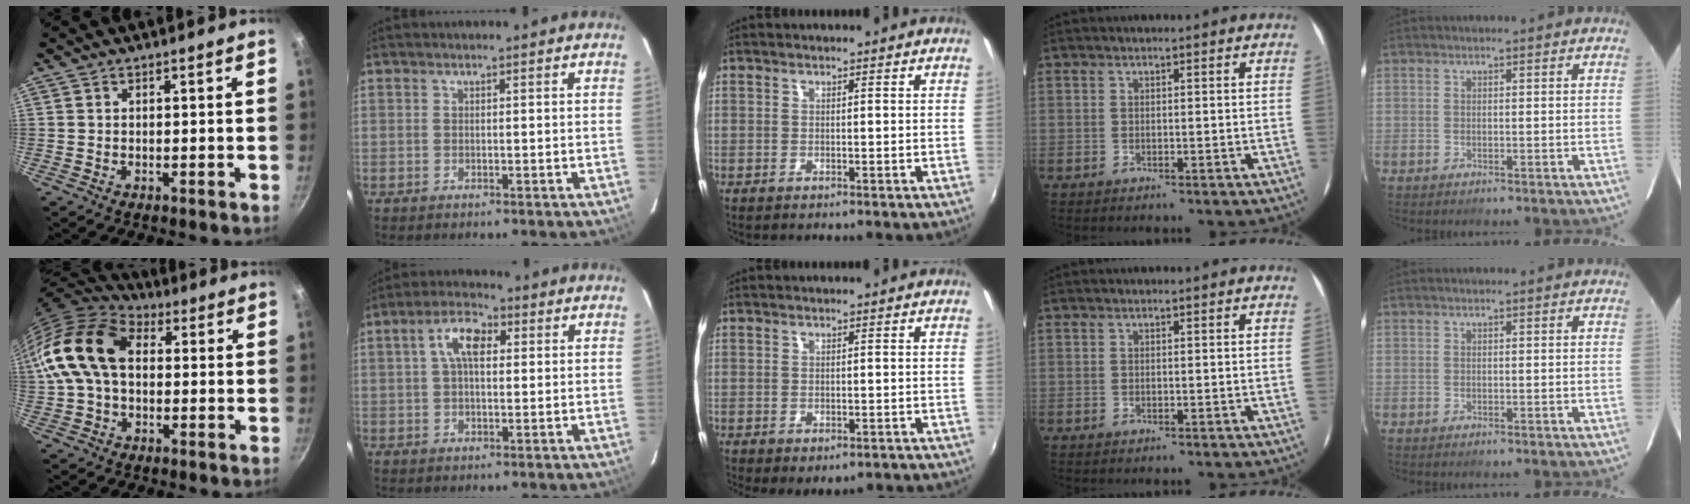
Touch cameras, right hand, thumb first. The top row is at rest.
{"thumb": {"total": 17.1, "force": [1.7, 11.6, 12.5], "torque": [-0.224, 0.035, 0.014]}, "index": {"total": 6.6, "force": [1.7, 3.4, 5.4], "torque": [-0.099, 0.020, 0.028]}, "middle": {"total": 4.6, "force": [-2.9, 2.3, 2.7], "torque": [-0.051, -0.025, -0.034]}}